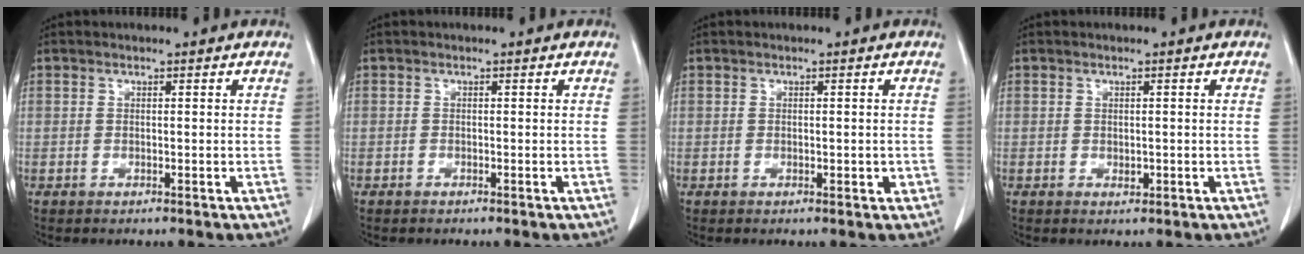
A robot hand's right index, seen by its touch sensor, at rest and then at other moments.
{"total": 0.0}
{"total": 1.4, "force": [-0.2, 0.6, 1.2], "torque": [-0.017, 0.000, 0.000]}
{"total": 0.9, "force": [-0.2, 0.6, 0.7], "torque": [-0.007, 0.000, -0.001]}